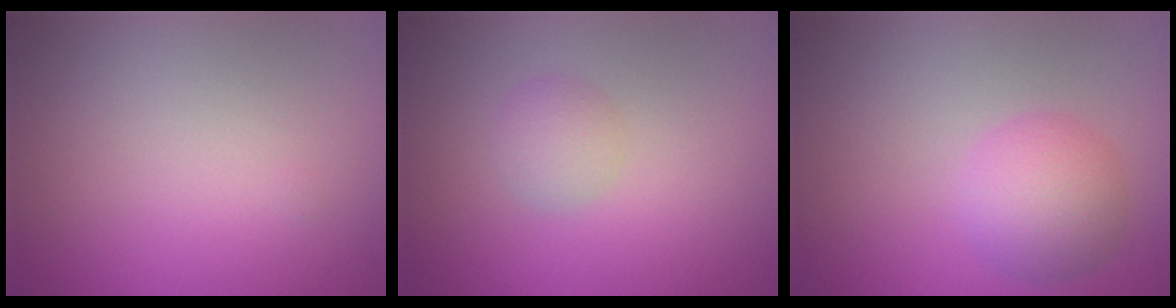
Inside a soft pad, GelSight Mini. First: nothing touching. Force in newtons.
{"total": 1.7, "press": 1.7, "slide": 0.0}
{"total": 3.5, "press": 3.5, "slide": 0.1}